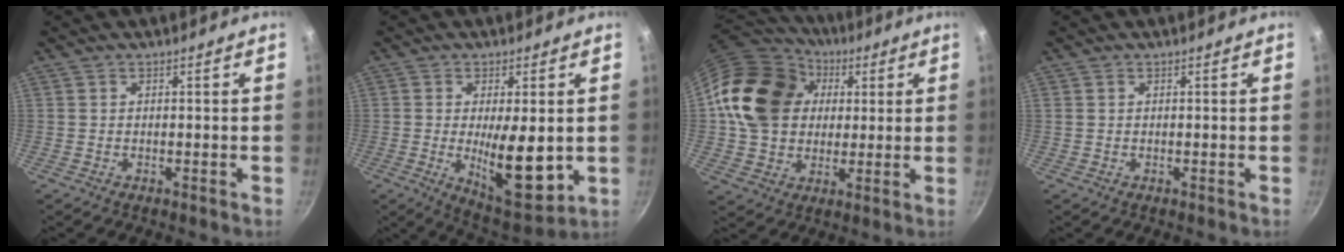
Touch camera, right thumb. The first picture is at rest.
{"total": 13.2, "force": [-0.7, 4.8, 12.2], "torque": [-0.173, -0.024, 0.003]}
{"total": 21.2, "force": [4.1, 17.1, 11.9], "torque": [-0.187, 0.026, 0.069]}
{"total": 0.0}